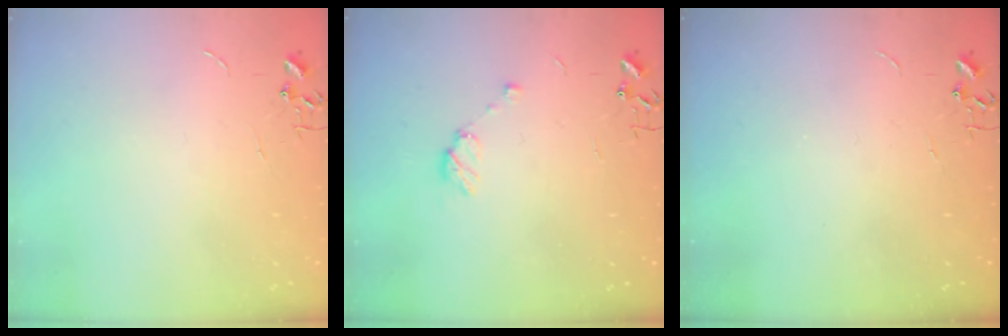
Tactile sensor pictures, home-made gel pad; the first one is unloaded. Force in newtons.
{"total": 6.8, "press": 6.8, "slide": 0.9}
{"total": 0.0}